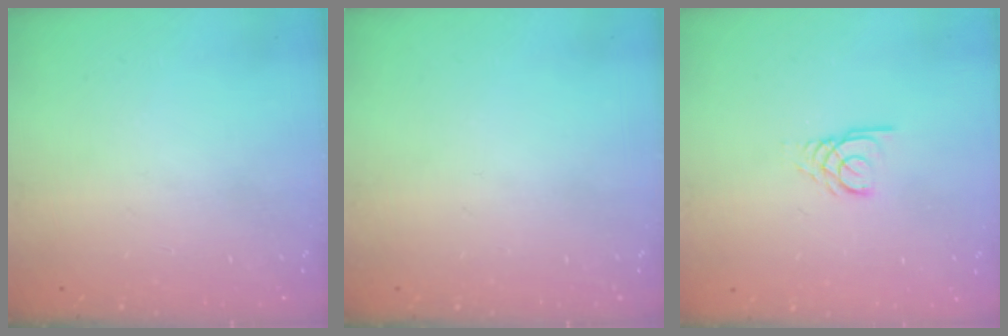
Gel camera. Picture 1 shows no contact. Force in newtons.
{"total": 0.0}
{"total": 2.5, "press": 2.5, "slide": 0.2}